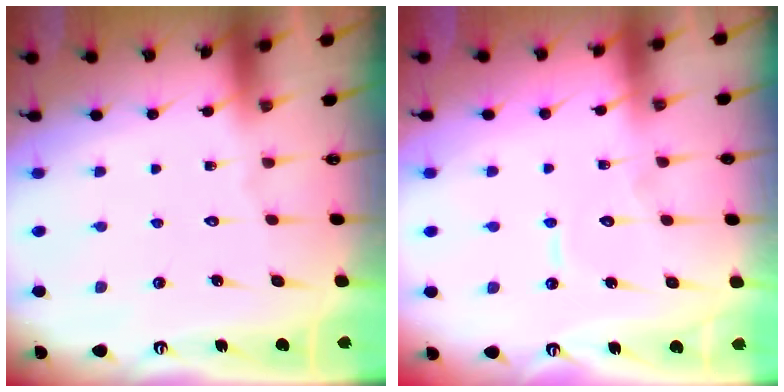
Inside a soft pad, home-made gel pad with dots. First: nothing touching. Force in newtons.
{"total": 5.7, "press": 5.7, "slide": 0.4}